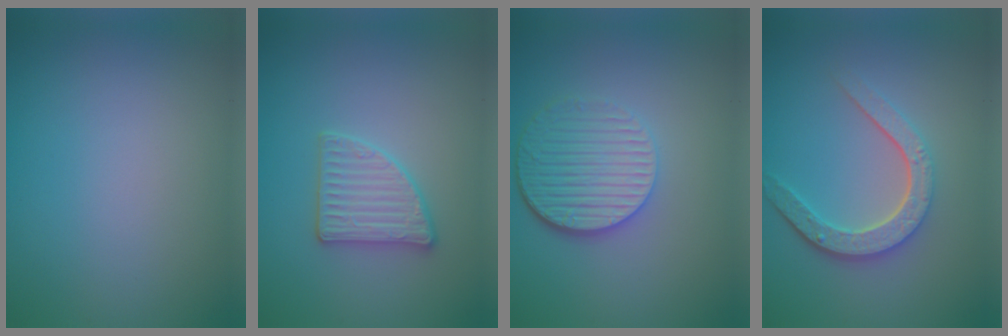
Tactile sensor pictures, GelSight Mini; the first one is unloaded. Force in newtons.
{"total": 2.8, "press": 2.8, "slide": 0.4}
{"total": 5.5, "press": 4.2, "slide": 3.5}
{"total": 4.7, "press": 3.5, "slide": 3.0}